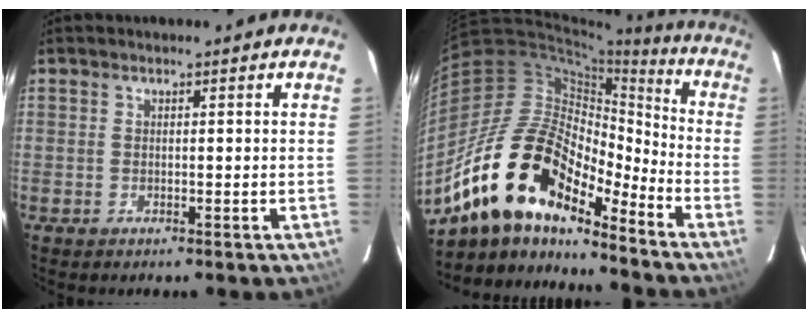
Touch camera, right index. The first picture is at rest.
{"total": 20.9, "force": [-15.0, 7.7, 12.4], "torque": [-0.219, -0.012, -0.290]}